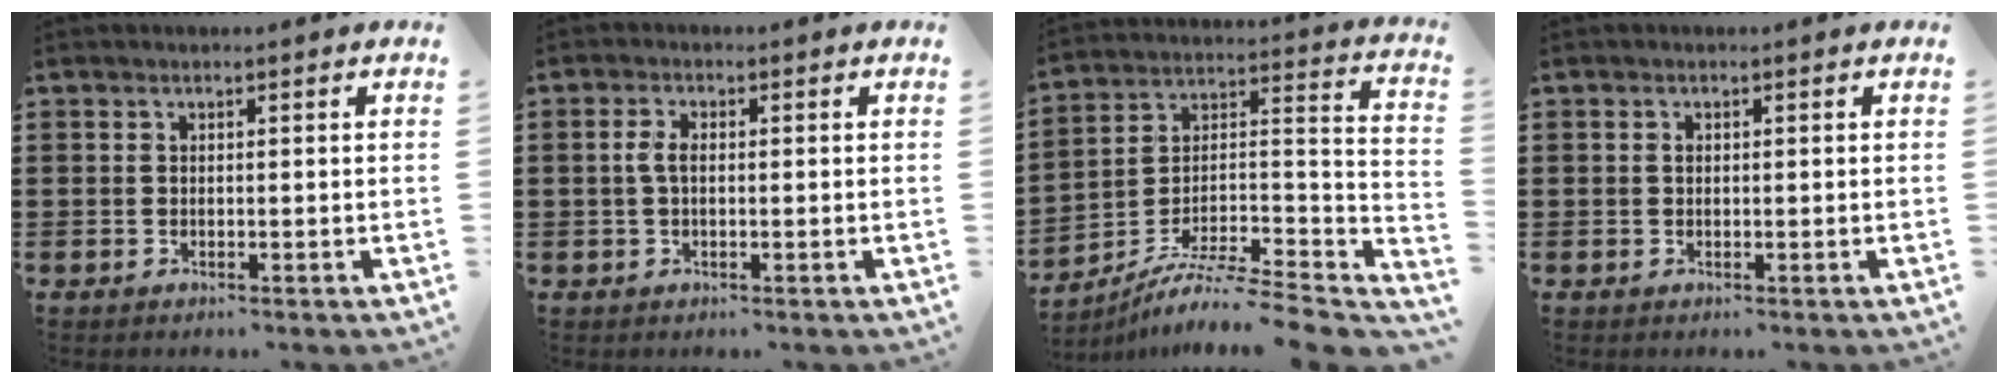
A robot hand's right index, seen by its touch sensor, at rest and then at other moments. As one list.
[{"total": 2.6, "force": [-0.1, 1.2, 2.3], "torque": [-0.060, -0.002, -0.007]}, {"total": 7.5, "force": [-6.0, 0.8, 4.4], "torque": [-0.079, -0.003, -0.122]}, {"total": 0.5, "force": [0.1, 0.4, 0.4], "torque": [-0.009, -0.001, 0.002]}]